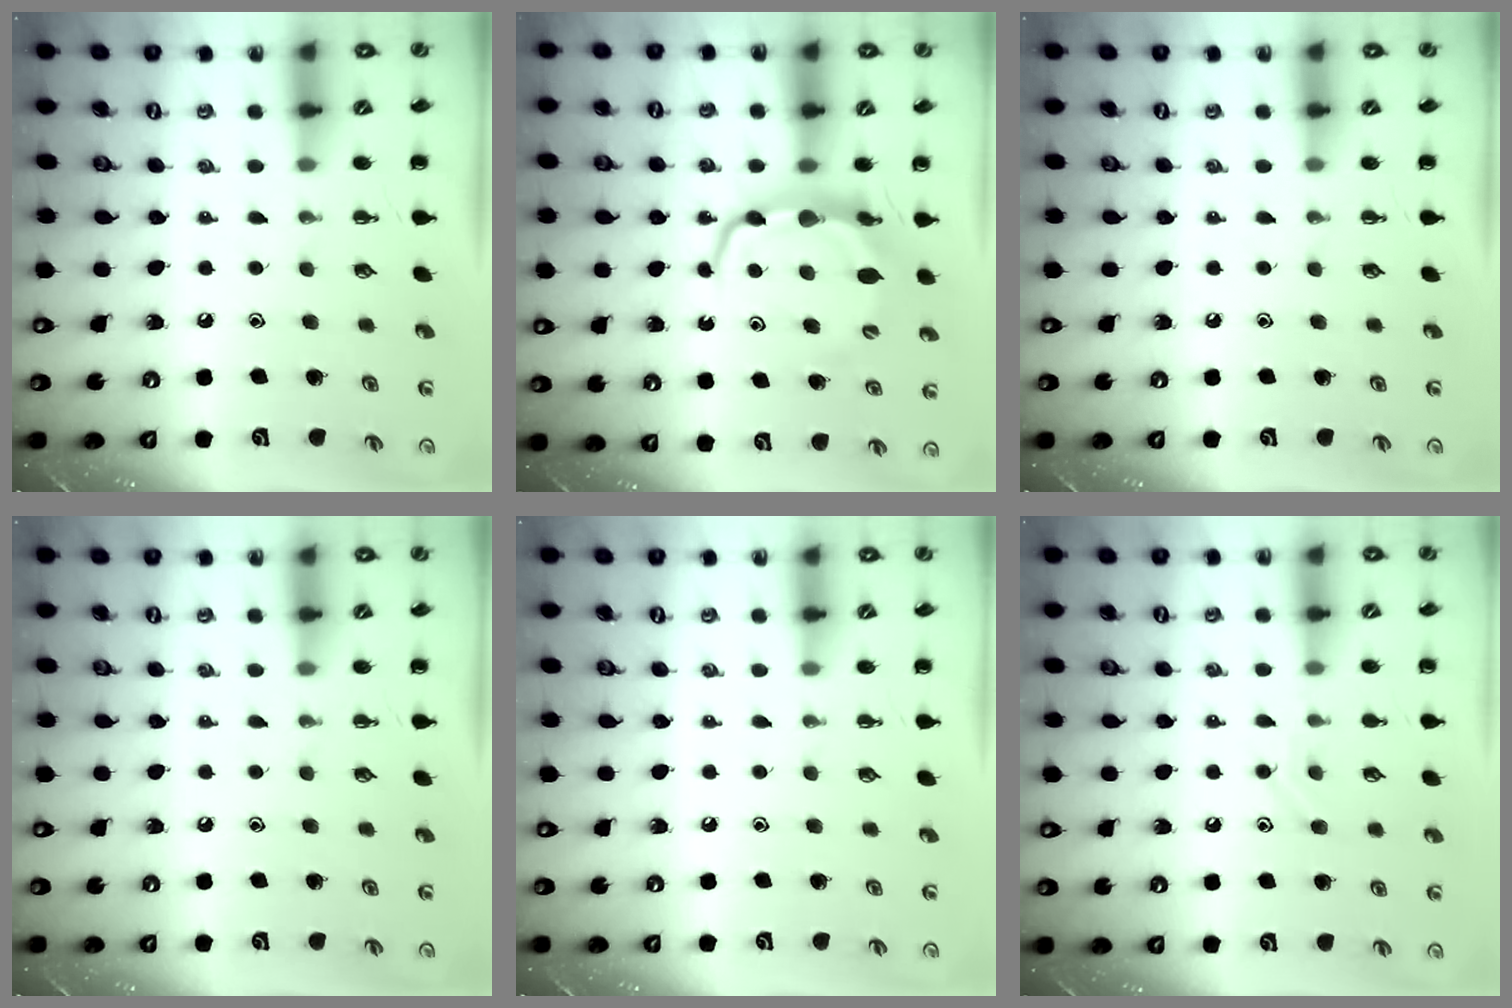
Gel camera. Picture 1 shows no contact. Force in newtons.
{"total": 7.4, "press": 7.3, "slide": 0.9}
{"total": 0.0}
{"total": 0.0}
{"total": 0.0}
{"total": 8.4, "press": 8.2, "slide": 1.5}